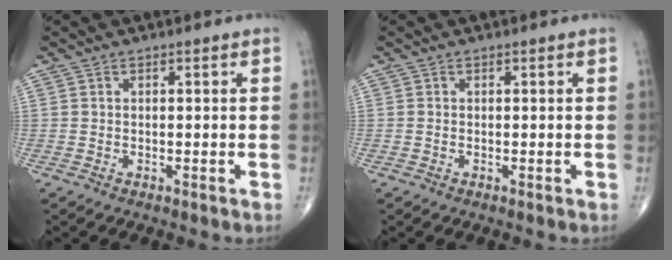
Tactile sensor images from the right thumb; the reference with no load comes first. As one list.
[{"total": 0.0}]